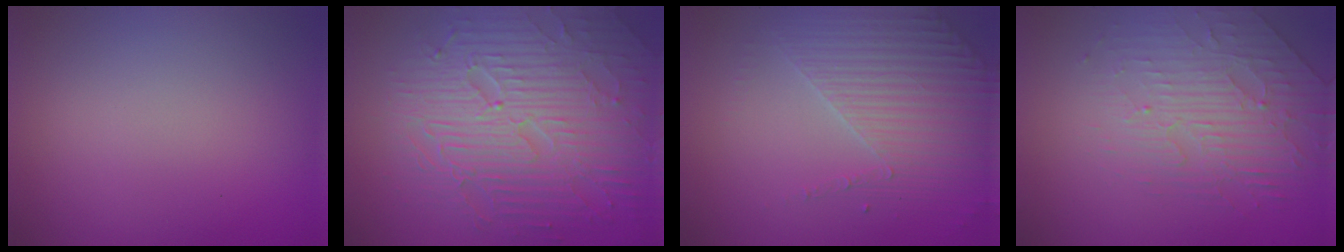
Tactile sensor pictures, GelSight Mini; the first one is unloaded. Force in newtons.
{"total": 8.8, "press": 6.3, "slide": 6.1}
{"total": 4.4, "press": 3.2, "slide": 3.0}
{"total": 2.8, "press": 2.3, "slide": 1.6}